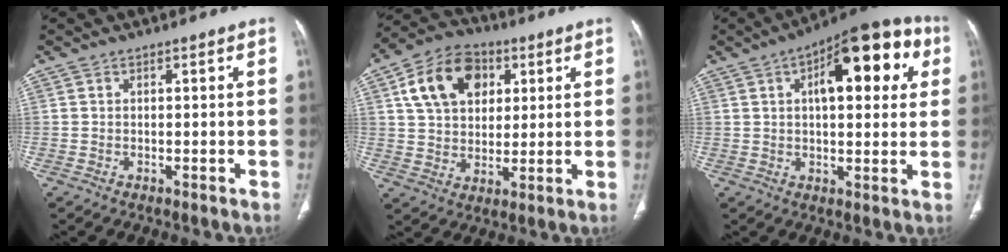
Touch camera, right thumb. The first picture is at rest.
{"total": 14.6, "force": [5.1, 10.6, 8.7], "torque": [-0.126, 0.002, 0.084]}
{"total": 18.8, "force": [5.9, 8.2, 15.9], "torque": [-0.177, 0.018, 0.076]}